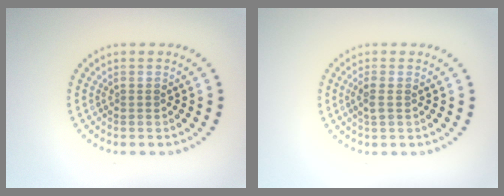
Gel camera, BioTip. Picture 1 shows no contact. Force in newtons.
{"total": 1.4, "press": 1.3, "slide": 0.3}